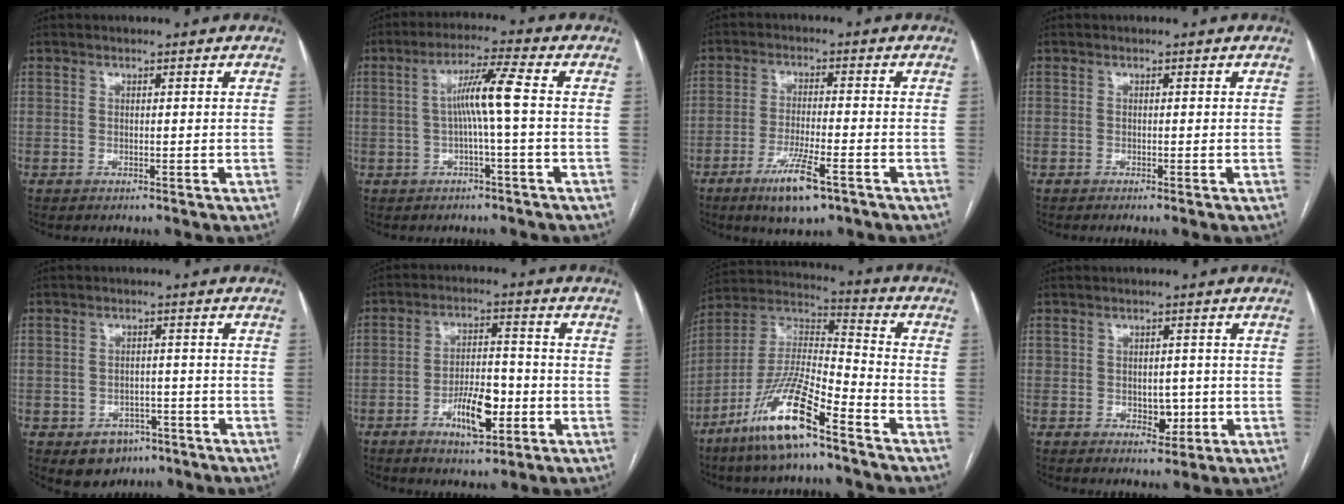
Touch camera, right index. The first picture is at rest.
{"total": 6.4, "force": [-0.1, -0.8, 6.4], "torque": [-0.118, 0.015, 0.000]}
{"total": 8.0, "force": [-4.7, 1.1, 6.3], "torque": [-0.119, -0.014, -0.077]}
{"total": 0.5, "force": [-0.4, -0.1, 0.4], "torque": [-0.008, 0.000, -0.006]}
{"total": 5.7, "force": [-3.2, 4.3, 1.7], "torque": [-0.018, 0.008, -0.037]}
{"total": 8.6, "force": [-3.3, 3.1, 7.3], "torque": [-0.130, 0.005, -0.052]}
{"total": 15.5, "force": [-9.8, 2.1, 11.8], "torque": [-0.241, -0.010, -0.186]}
{"total": 3.6, "force": [-0.7, 2.4, 2.6], "torque": [-0.030, 0.004, -0.002]}